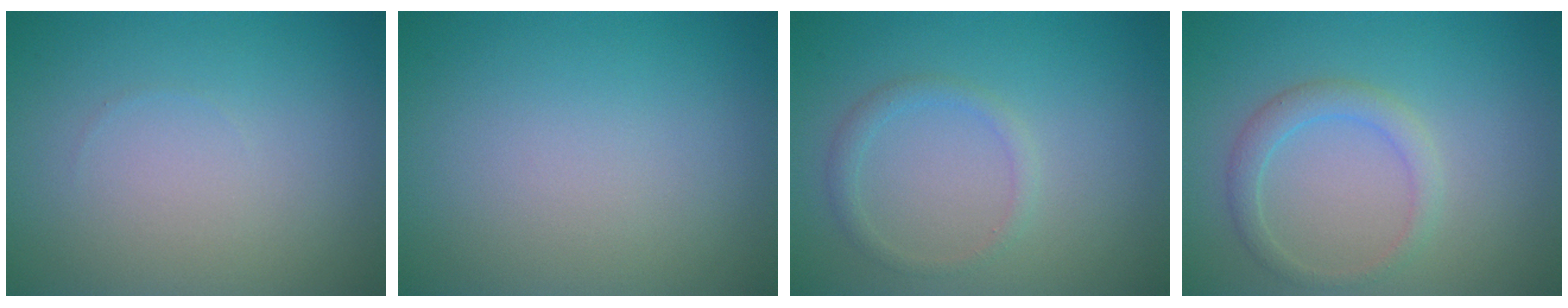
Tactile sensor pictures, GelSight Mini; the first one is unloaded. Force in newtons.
{"total": 0.0}
{"total": 1.4, "press": 1.4, "slide": 0.1}
{"total": 2.1, "press": 2.1, "slide": 0.1}